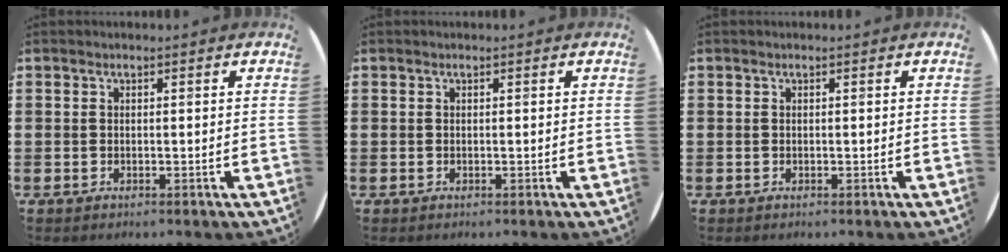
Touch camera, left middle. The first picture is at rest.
{"total": 0.0}
{"total": 0.0}